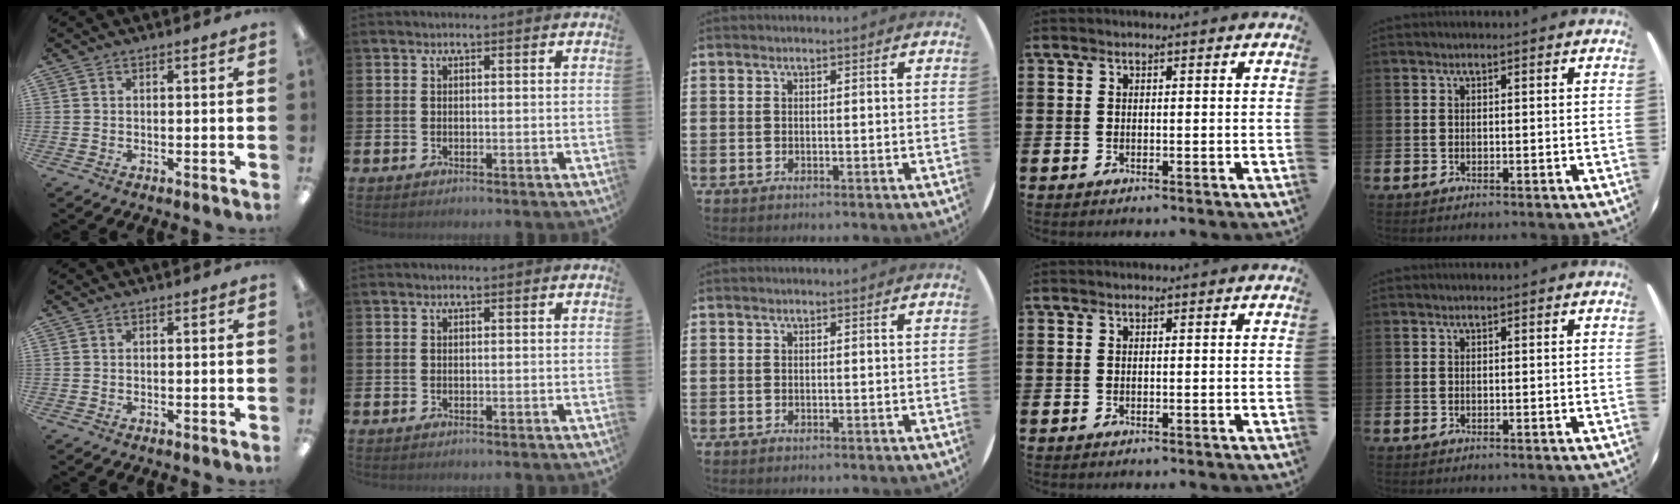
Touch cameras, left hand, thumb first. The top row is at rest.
{}